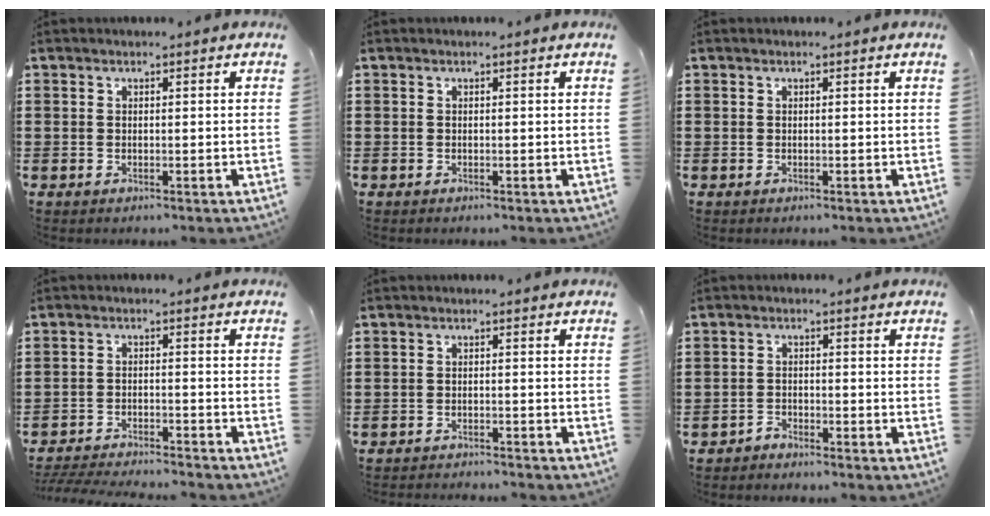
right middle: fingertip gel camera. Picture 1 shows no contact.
{"total": 0.0}
{"total": 0.0}
{"total": 3.9, "force": [-3.8, -0.1, 0.6], "torque": [-0.020, -0.005, -0.080]}
{"total": 1.7, "force": [-1.7, -0.1, 0.1], "torque": [-0.007, 0.000, -0.034]}
{"total": 2.2, "force": [-2.2, 0.1, 0.0], "torque": [-0.008, -0.001, -0.046]}